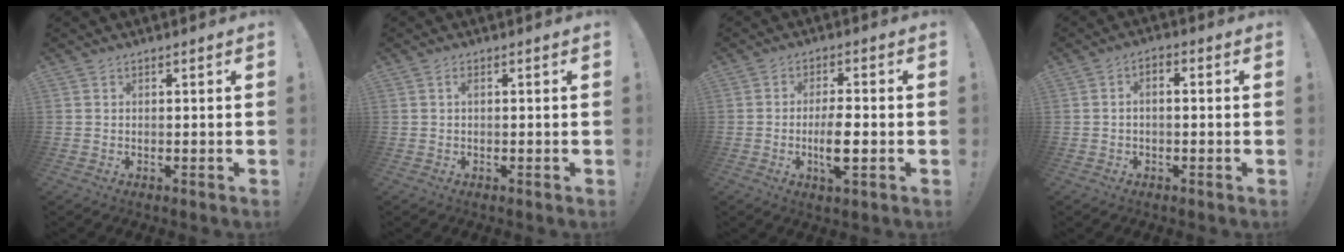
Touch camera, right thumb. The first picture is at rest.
{"total": 1.0, "force": [0.0, 0.3, 1.0], "torque": [-0.021, 0.003, -0.001]}
{"total": 7.6, "force": [-1.9, 1.8, 7.1], "torque": [-0.127, -0.005, -0.035]}
{"total": 2.5, "force": [-1.2, 1.1, 1.9], "torque": [-0.035, 0.011, -0.020]}